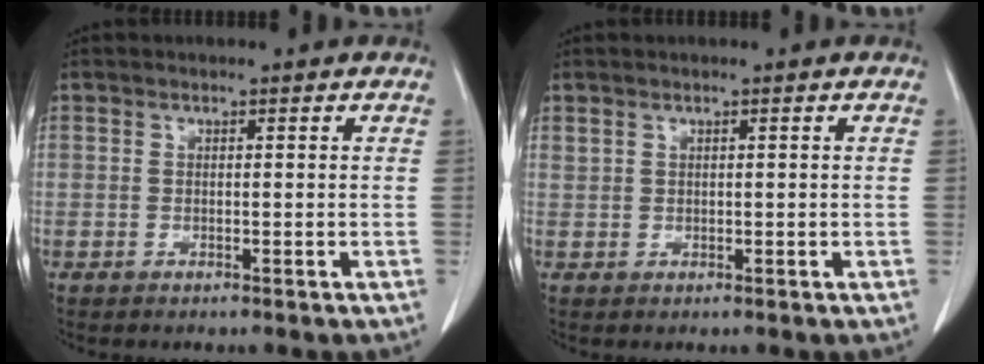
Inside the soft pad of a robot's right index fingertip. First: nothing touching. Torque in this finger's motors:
{"motor_torque": [-0.26, 0.19, -0.04, -0.01]}